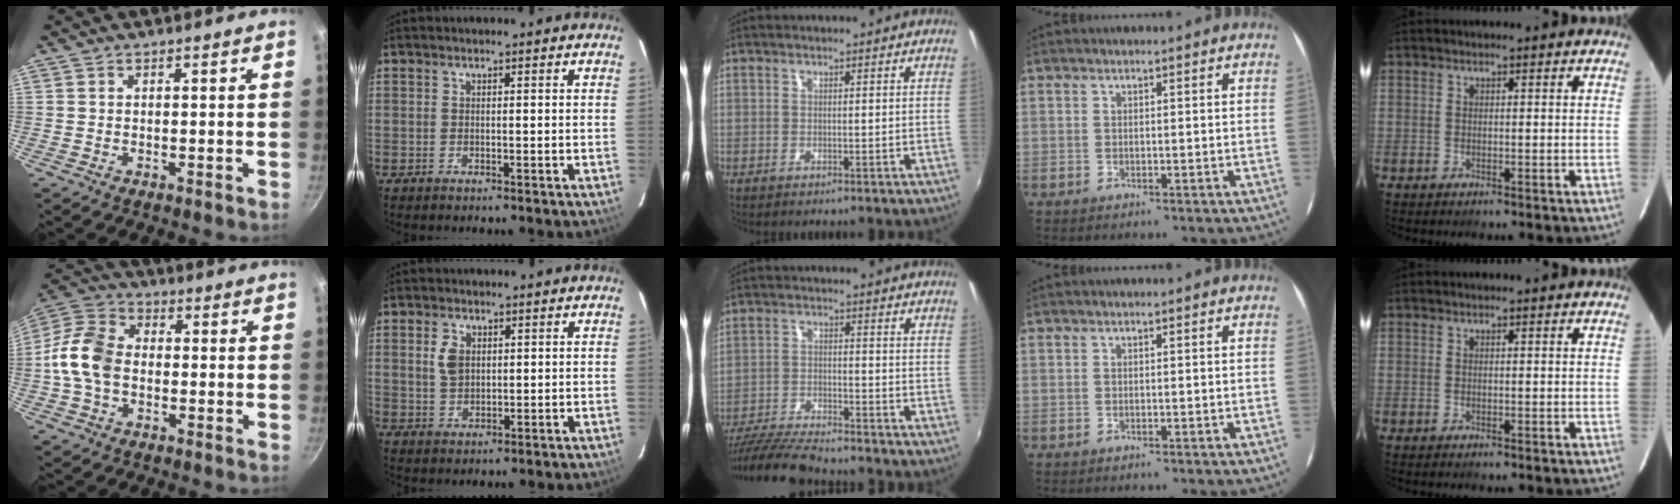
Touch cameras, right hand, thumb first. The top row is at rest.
{"thumb": {"total": 11.3, "force": [-1.4, 8.1, 7.8], "torque": [-0.136, 0.030, -0.045]}, "index": {"total": 4.4, "force": [1.2, 3.1, 2.9], "torque": [-0.057, 0.007, 0.026]}, "middle": {"total": 11.8, "force": [-10.7, 1.3, 4.7], "torque": [-0.118, -0.018, -0.197]}}